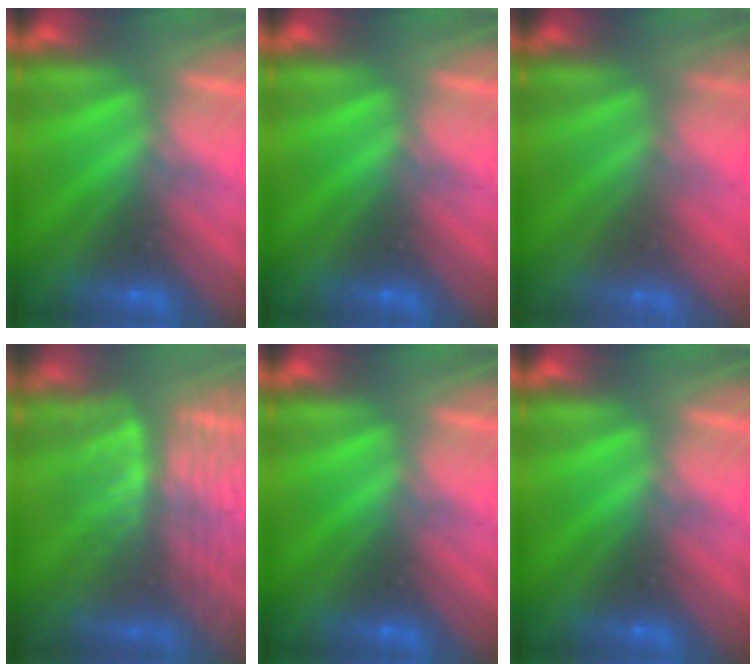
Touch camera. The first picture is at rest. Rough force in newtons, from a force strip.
{"total": 0.0}
{"total": 2.6}
{"total": 7.8}
{"total": 0.0}
{"total": 0.0}